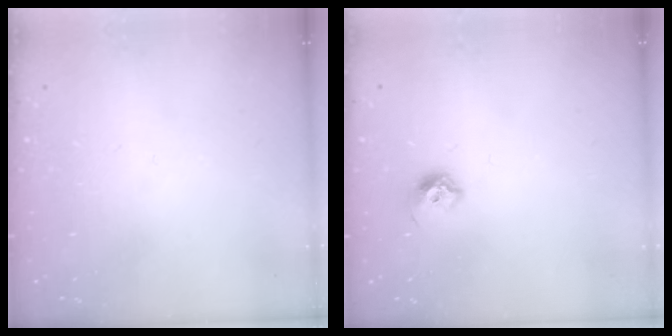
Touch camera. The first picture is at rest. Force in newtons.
{"total": 6.8, "press": 6.7, "slide": 1.2}